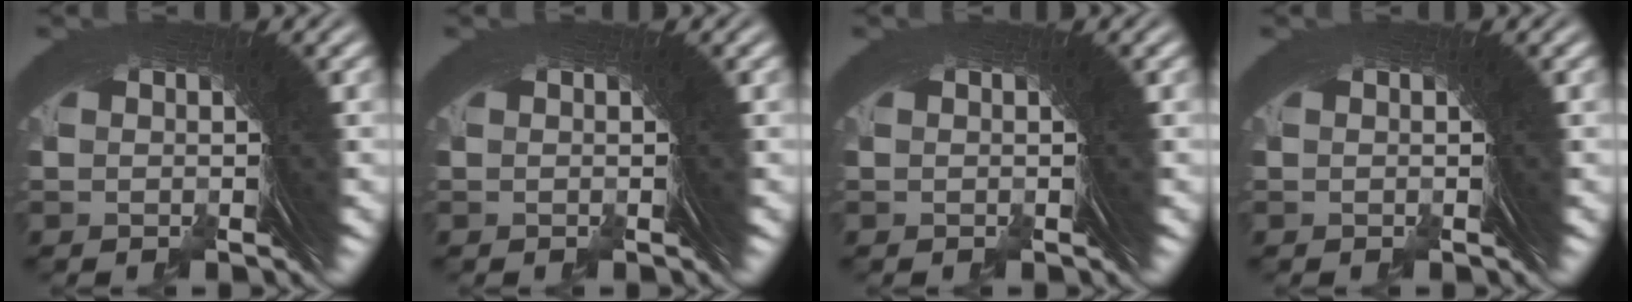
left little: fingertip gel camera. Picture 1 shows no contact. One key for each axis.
{"total": 0.0}
{"total": 0.0}
{"total": 0.0}